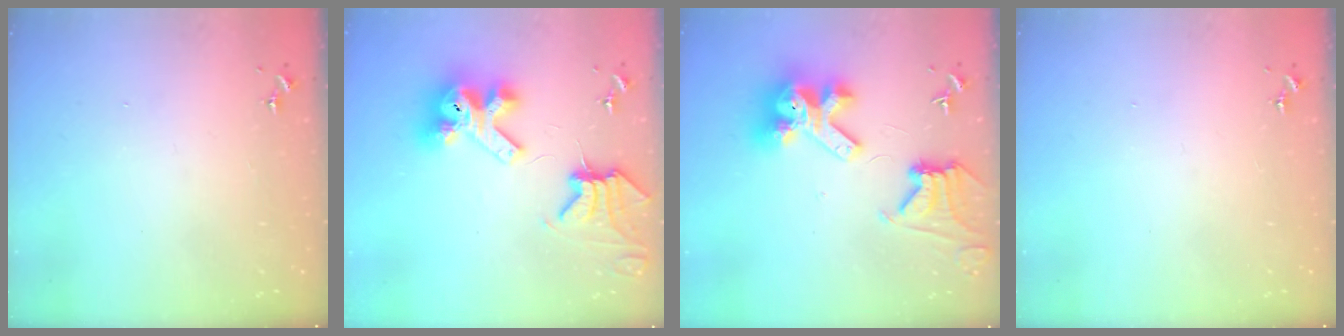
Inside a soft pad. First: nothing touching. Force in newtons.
{"total": 12.8, "press": 12.6, "slide": 1.9}
{"total": 16.9, "press": 16.7, "slide": 2.0}
{"total": 0.0}